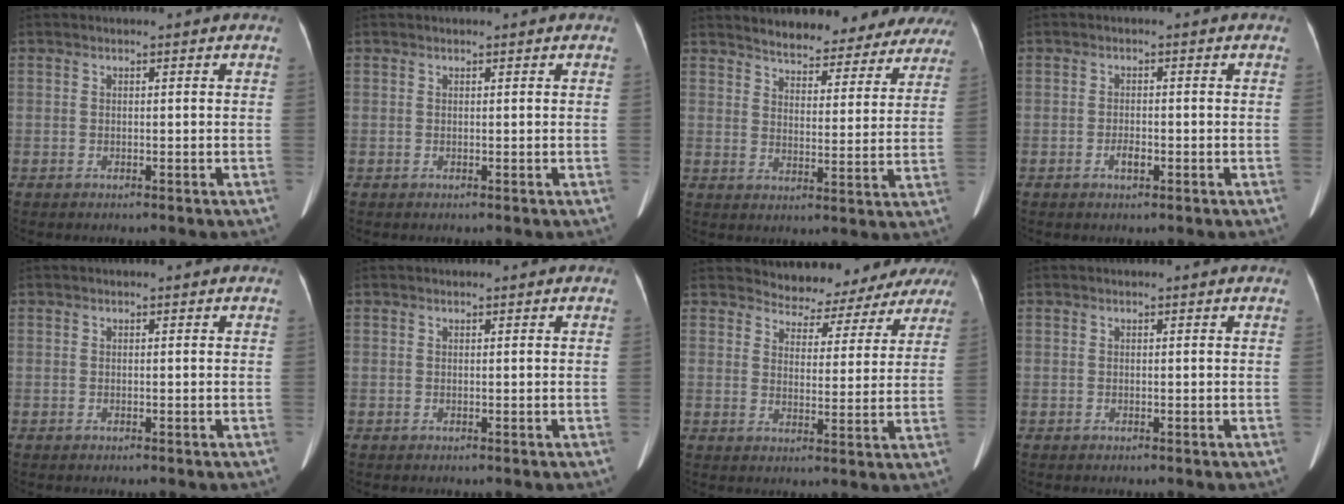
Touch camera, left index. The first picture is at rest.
{"total": 0.9, "force": [0.7, 0.2, 0.4], "torque": [-0.001, 0.002, 0.008]}
{"total": 20.5, "force": [18.7, 5.4, 6.5], "torque": [-0.072, -0.041, 0.218]}
{"total": 1.8, "force": [-1.4, 0.6, 0.9], "torque": [-0.018, -0.017, -0.024]}
{"total": 0.0}
{"total": 0.8, "force": [0.7, 0.2, 0.4], "torque": [0.000, 0.003, 0.008]}
{"total": 11.9, "force": [11.3, 3.7, 0.5], "torque": [0.016, -0.020, 0.114]}
{"total": 0.0}